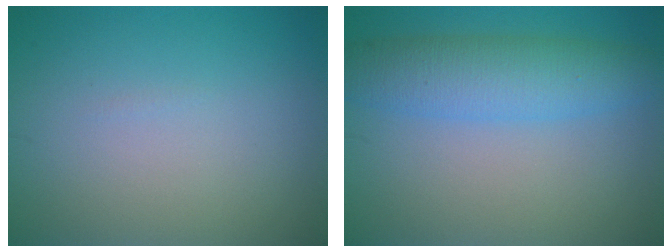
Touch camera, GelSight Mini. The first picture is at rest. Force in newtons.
{"total": 5.4, "press": 5.4, "slide": 0.2}